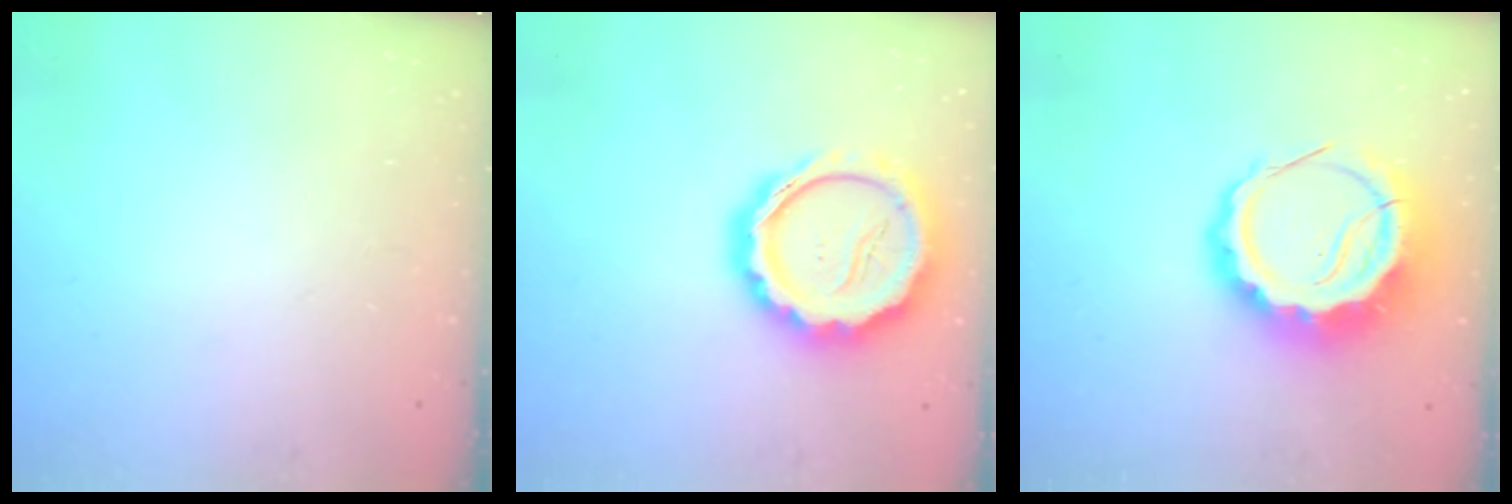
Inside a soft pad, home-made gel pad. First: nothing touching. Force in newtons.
{"total": 19.7, "press": 19.4, "slide": 3.8}
{"total": 13.6, "press": 13.3, "slide": 2.7}